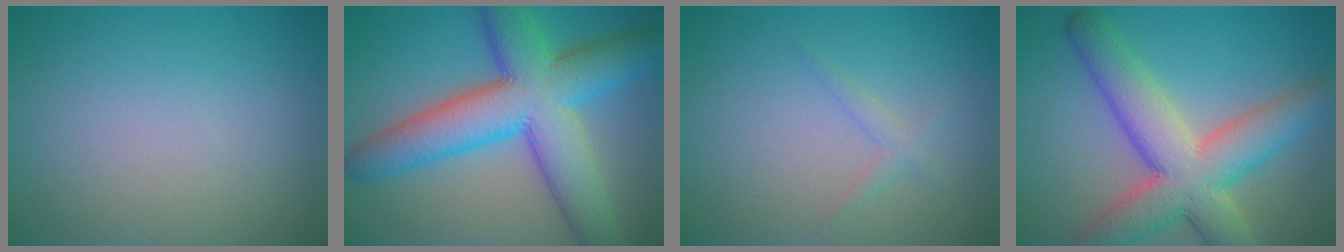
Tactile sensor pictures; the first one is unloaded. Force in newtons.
{"total": 11.3, "press": 11.3, "slide": 0.2}
{"total": 1.1, "press": 1.1, "slide": 0.1}
{"total": 9.1, "press": 9.1, "slide": 0.7}